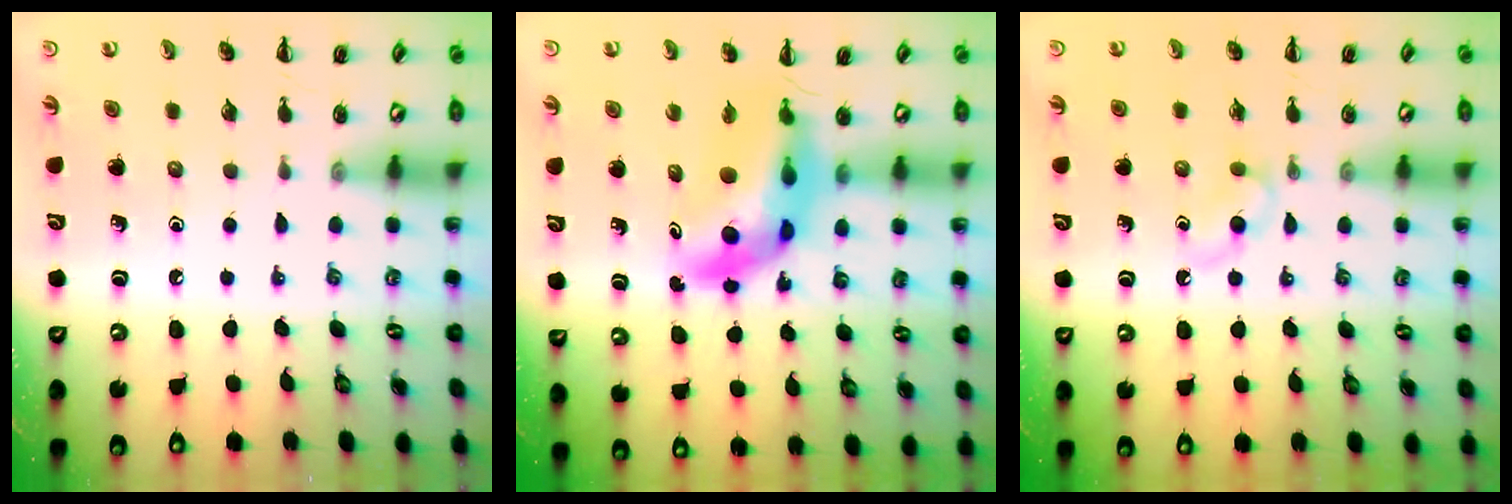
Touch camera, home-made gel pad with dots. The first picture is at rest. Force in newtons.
{"total": 9.2, "press": 8.7, "slide": 2.9}
{"total": 2.7, "press": 2.5, "slide": 1.2}